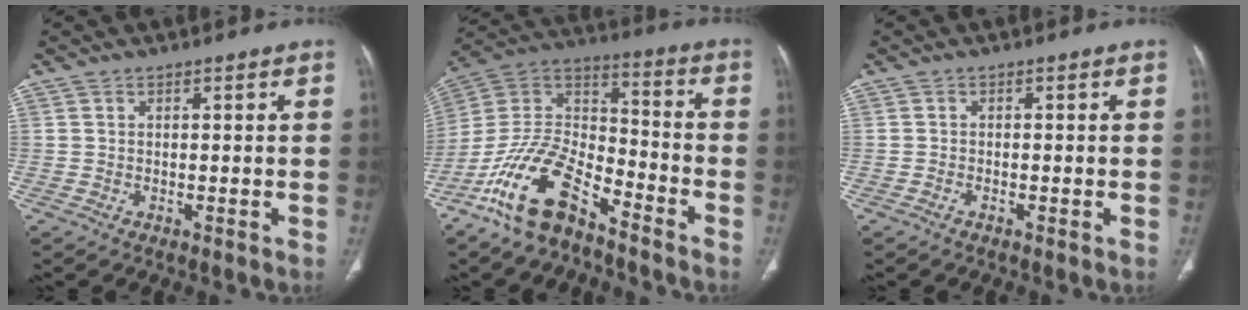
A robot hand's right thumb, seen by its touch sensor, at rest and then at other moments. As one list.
[{"total": 16.5, "force": [-11.2, 6.8, 10.0], "torque": [-0.180, 0.077, -0.216]}, {"total": 0.6, "force": [-0.4, 0.2, 0.3], "torque": [-0.009, 0.003, -0.008]}]